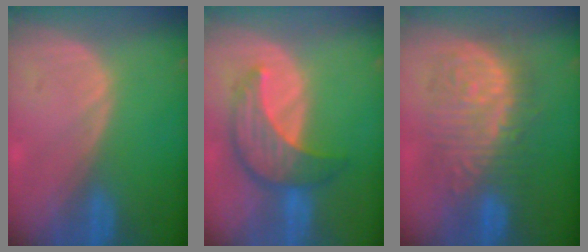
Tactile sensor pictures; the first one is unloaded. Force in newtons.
{"total": 7.8, "press": 7.5, "slide": 2.2}
{"total": 10.3, "press": 10.3, "slide": 0.5}